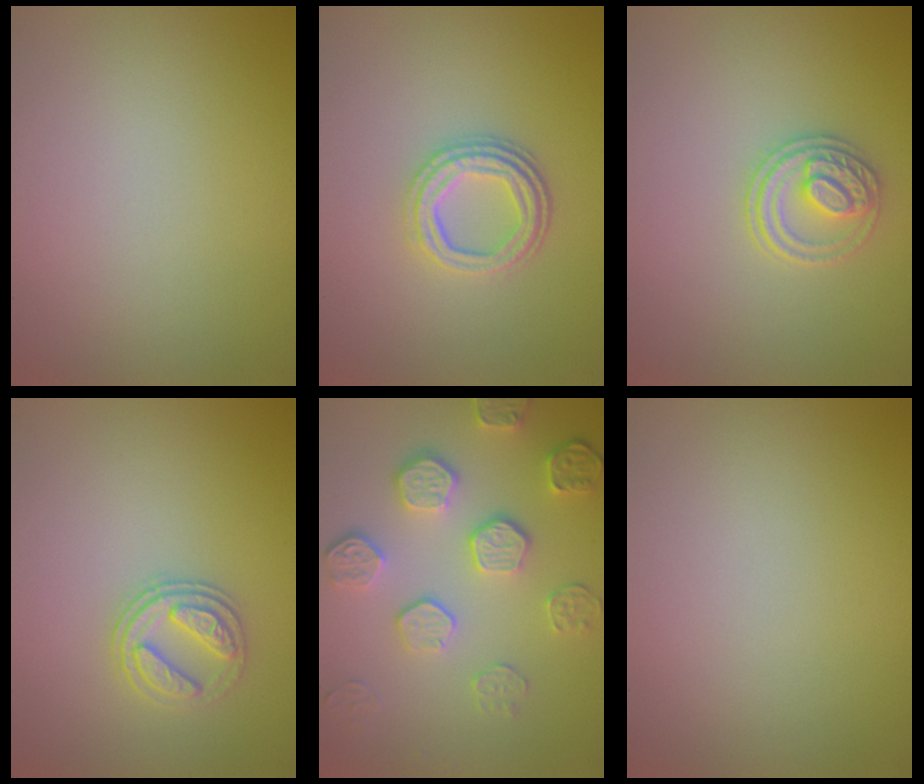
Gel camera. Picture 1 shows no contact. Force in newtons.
{"total": 4.0, "press": 3.1, "slide": 2.5}
{"total": 2.7, "press": 2.6, "slide": 0.7}
{"total": 2.8, "press": 2.6, "slide": 1.2}
{"total": 5.3, "press": 4.1, "slide": 3.5}
{"total": 0.0}